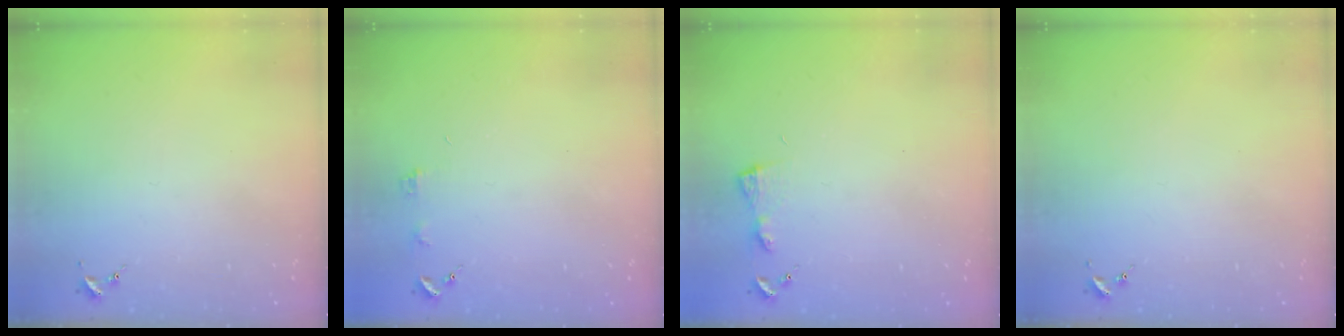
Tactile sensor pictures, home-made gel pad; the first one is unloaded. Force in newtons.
{"total": 3.9, "press": 3.8, "slide": 0.5}
{"total": 4.2, "press": 4.2, "slide": 0.5}
{"total": 0.0}